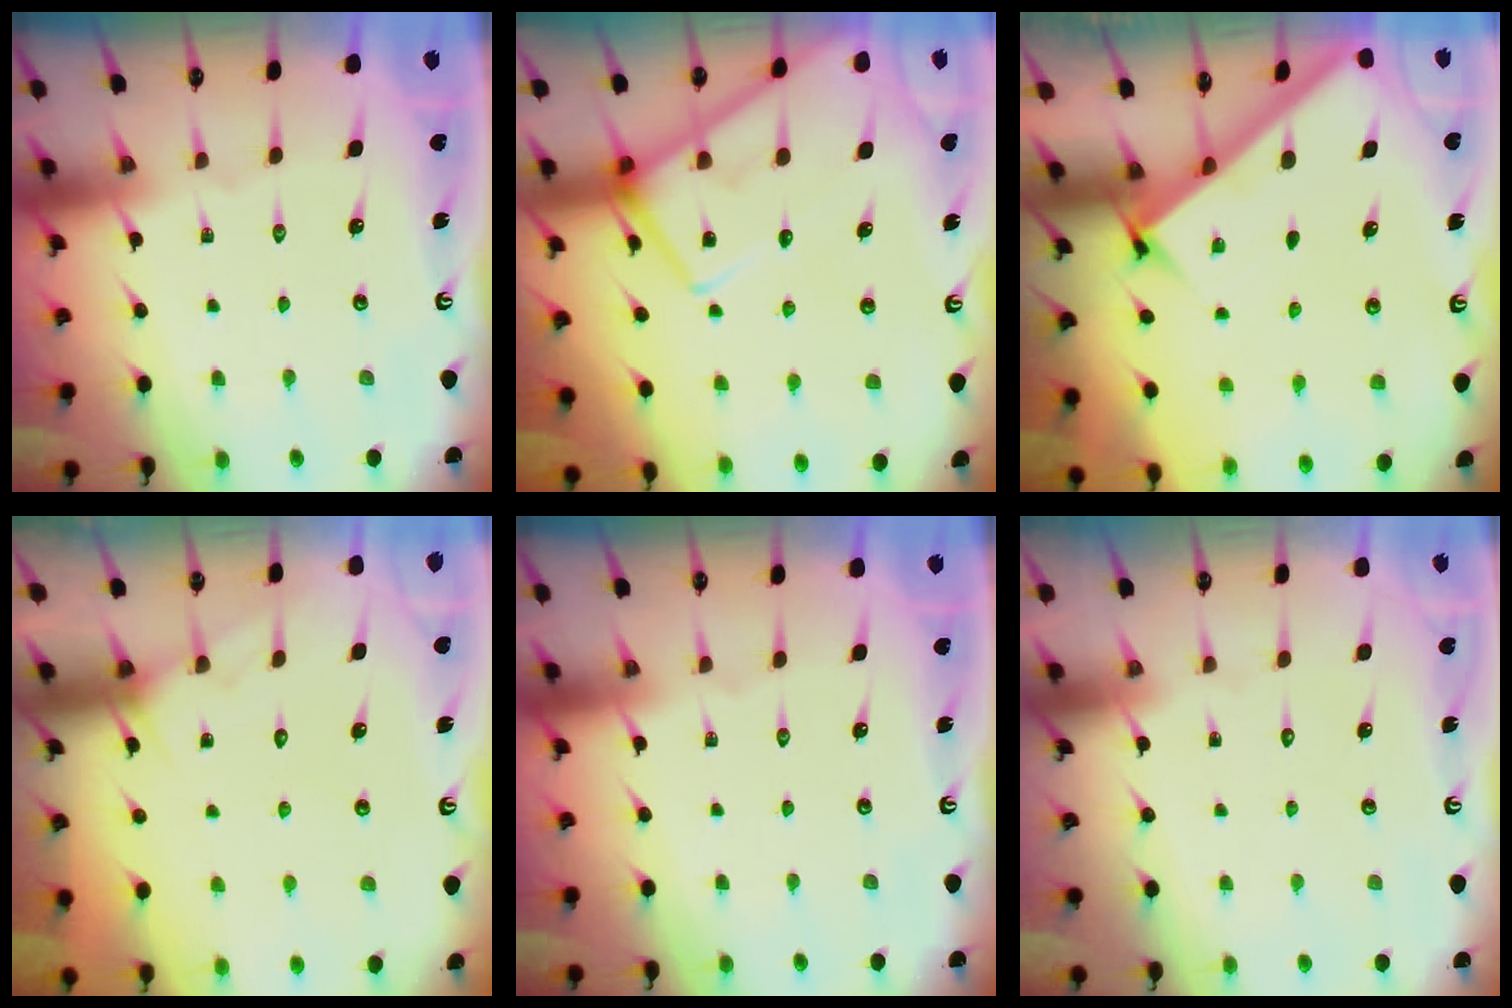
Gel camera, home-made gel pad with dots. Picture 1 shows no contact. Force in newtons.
{"total": 13.6, "press": 13.5, "slide": 1.4}
{"total": 2.7, "press": 2.7, "slide": 0.3}
{"total": 6.0, "press": 5.9, "slide": 0.5}
{"total": 0.0}
{"total": 1.5, "press": 1.5, "slide": 0.1}